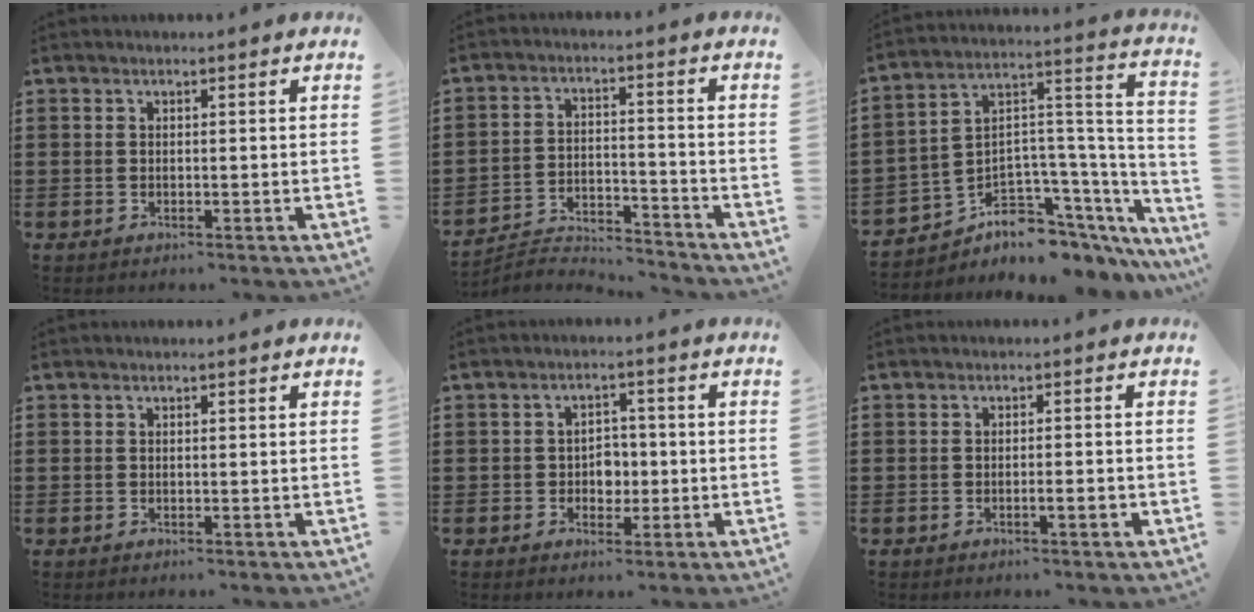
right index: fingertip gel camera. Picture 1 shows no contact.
{"total": 4.9, "force": [-4.8, 0.5, 0.5], "torque": [-0.020, 0.007, -0.101]}
{"total": 5.3, "force": [-3.3, 3.8, 1.6], "torque": [-0.036, -0.022, -0.053]}
{"total": 0.0}
{"total": 3.2, "force": [-0.6, 2.6, 1.8], "torque": [-0.032, 0.003, -0.017]}
{"total": 1.8, "force": [-0.7, 0.2, 1.7], "torque": [-0.027, -0.001, -0.013]}